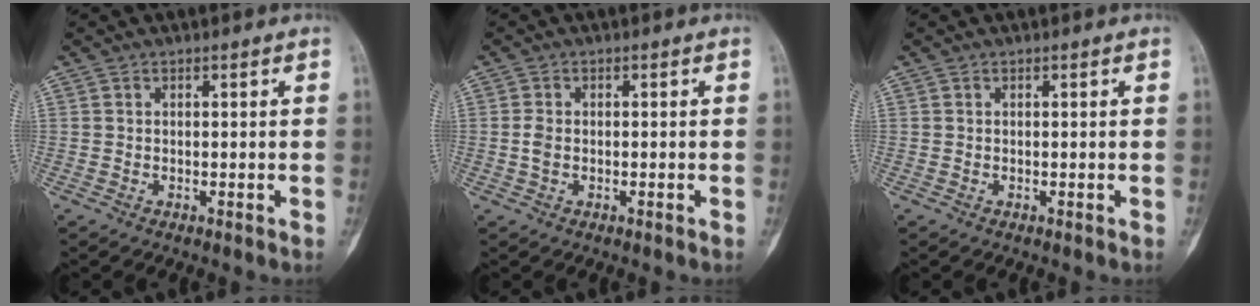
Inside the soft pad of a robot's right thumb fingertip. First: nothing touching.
{"total": 1.9, "force": [-0.3, 1.2, 1.5], "torque": [-0.038, 0.005, -0.009]}
{"total": 0.0}